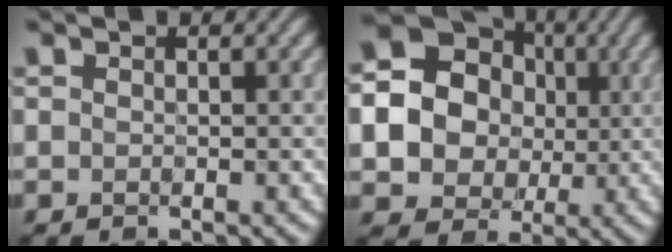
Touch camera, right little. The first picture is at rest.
{"total": 18.1, "force": [1.3, 17.1, 5.8], "torque": [-0.151, 0.006, 0.001]}